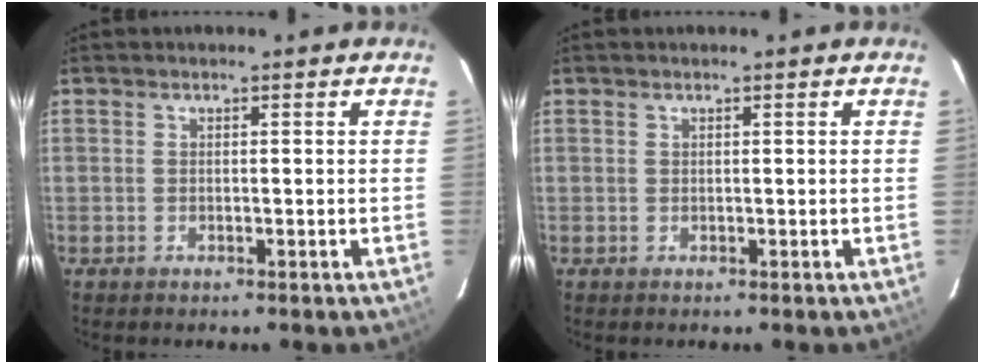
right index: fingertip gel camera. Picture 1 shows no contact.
{"total": 0.0}